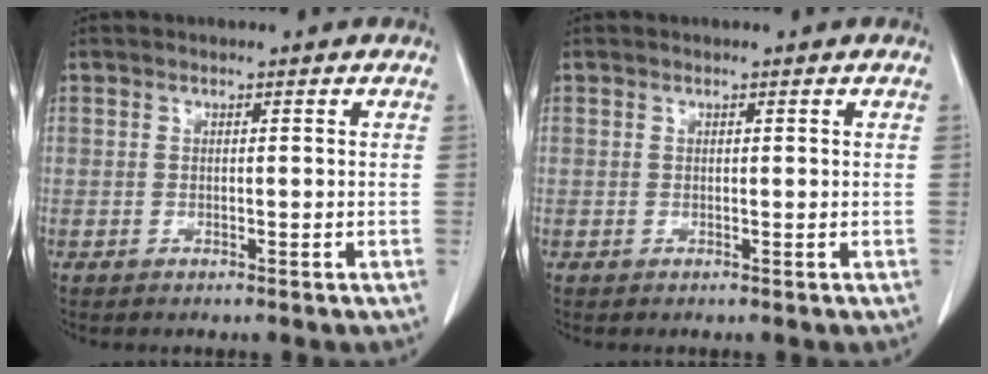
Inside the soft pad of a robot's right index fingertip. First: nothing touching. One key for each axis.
{"total": 0.0}